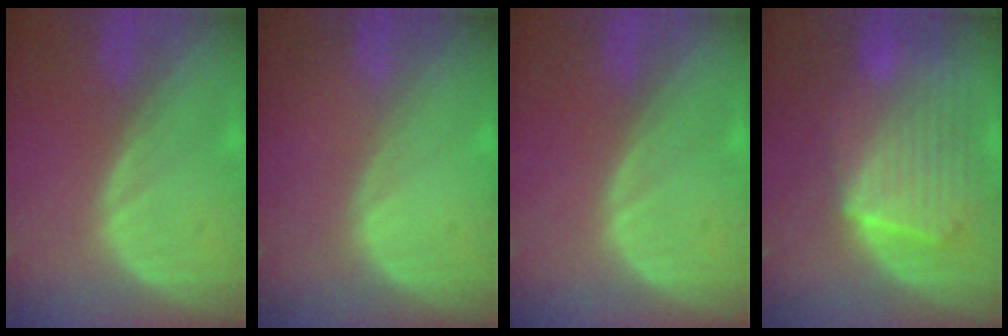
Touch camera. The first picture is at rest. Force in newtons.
{"total": 0.0}
{"total": 0.0}
{"total": 10.9, "press": 9.5, "slide": 5.3}